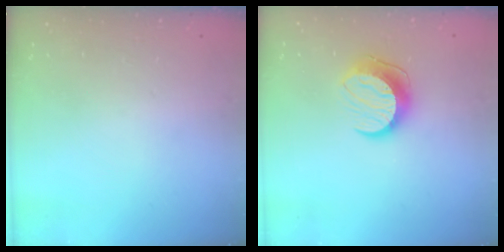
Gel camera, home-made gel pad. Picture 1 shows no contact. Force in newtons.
{"total": 10.5, "press": 10.4, "slide": 0.8}